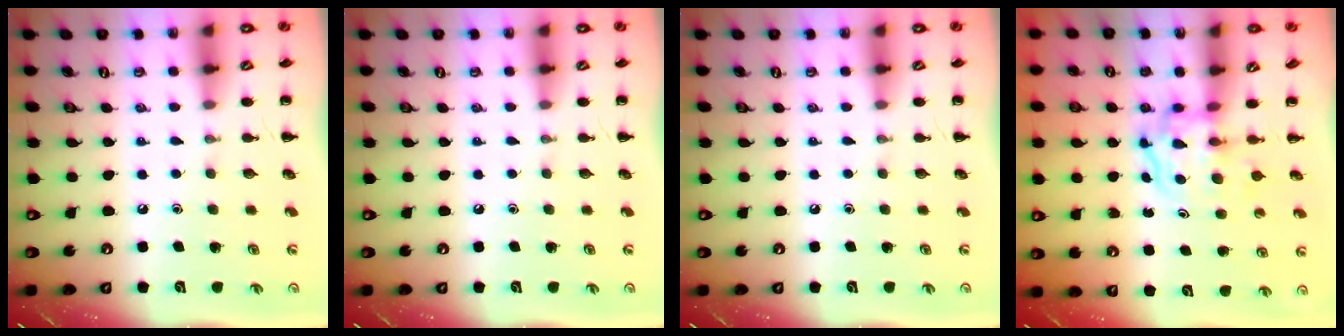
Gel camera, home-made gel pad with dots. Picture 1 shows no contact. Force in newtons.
{"total": 0.0}
{"total": 0.0}
{"total": 3.5, "press": 3.5, "slide": 0.4}